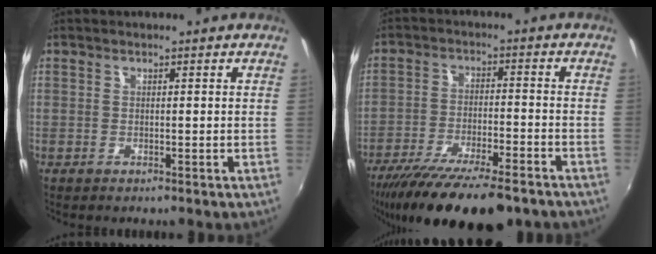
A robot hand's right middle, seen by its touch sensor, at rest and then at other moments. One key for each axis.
{"total": 18.6, "fx": -14.5, "fy": 4.2, "fz": 10.9, "tx": -0.209, "ty": -0.046, "tz": -0.229}